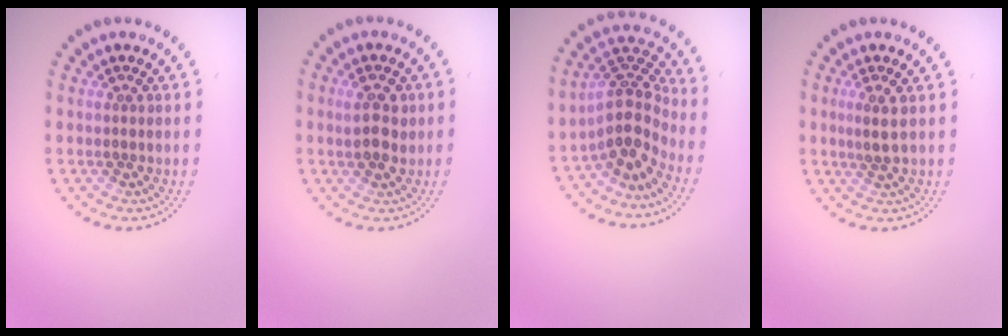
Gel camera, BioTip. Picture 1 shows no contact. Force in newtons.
{"total": 2.8, "press": 2.7, "slide": 0.3}
{"total": 4.3, "press": 3.2, "slide": 2.9}
{"total": 1.8, "press": 1.6, "slide": 0.9}